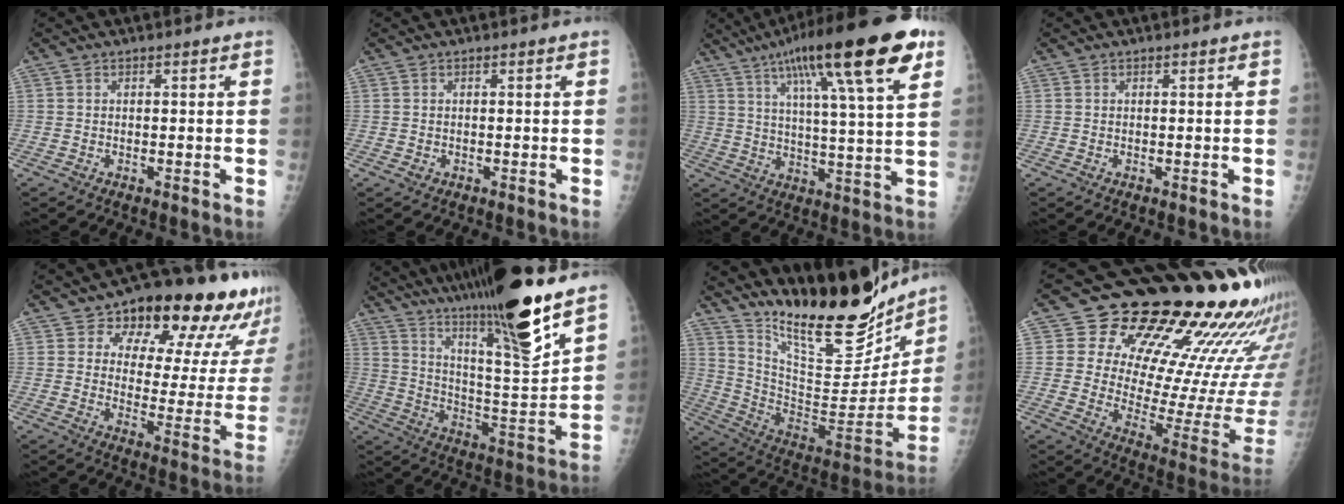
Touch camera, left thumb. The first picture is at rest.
{"total": 0.6, "force": [-0.1, 0.6, 0.2], "torque": [-0.001, 0.001, 0.000]}
{"total": 23.4, "force": [12.1, 4.2, 19.6], "torque": [-0.301, -0.011, 0.185]}
{"total": 0.0}
{"total": 21.5, "force": [15.0, 9.9, 11.8], "torque": [-0.108, -0.066, 0.190]}
{"total": 25.0, "force": [18.2, 2.3, 17.0], "torque": [-0.262, -0.078, 0.305]}
{"total": 27.0, "force": [21.2, 8.2, 14.6], "torque": [-0.198, -0.107, 0.336]}
{"total": 24.6, "force": [17.8, 9.4, 14.1], "torque": [-0.158, -0.128, 0.238]}